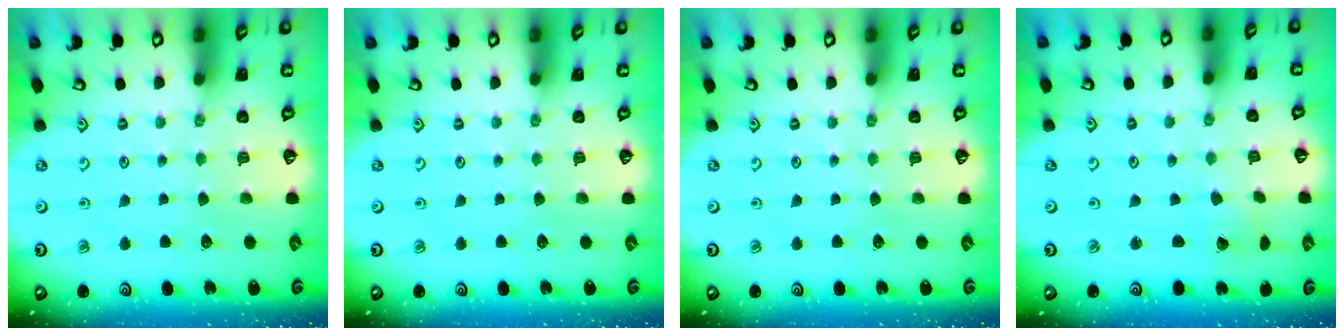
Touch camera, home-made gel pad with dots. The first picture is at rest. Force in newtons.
{"total": 0.0}
{"total": 0.0}
{"total": 2.1, "press": 2.1, "slide": 0.2}